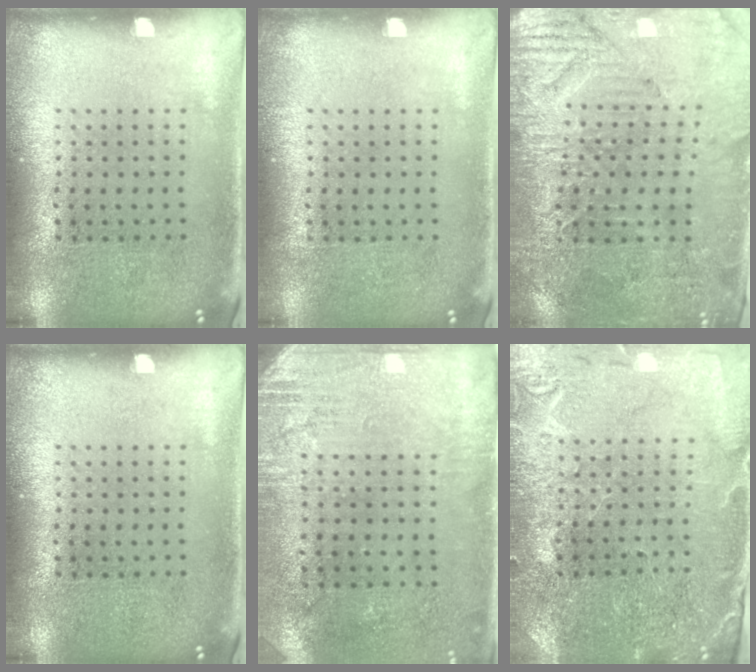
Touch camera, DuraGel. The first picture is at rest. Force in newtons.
{"total": 0.0}
{"total": 3.4, "press": 3.4, "slide": 0.6}
{"total": 0.0}
{"total": 2.8, "press": 2.4, "slide": 1.5}
{"total": 0.7, "press": 0.7, "slide": 0.3}